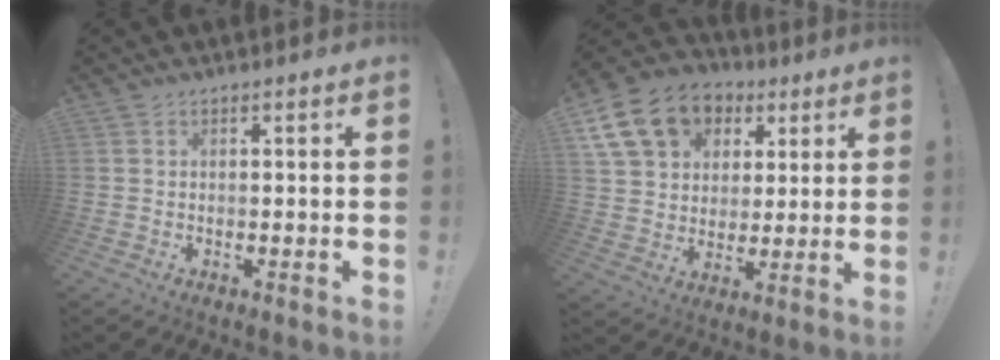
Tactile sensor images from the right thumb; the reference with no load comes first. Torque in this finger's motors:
{"motor_torque": [1.74, 2.04, 0.64, 0.11, 0.09]}